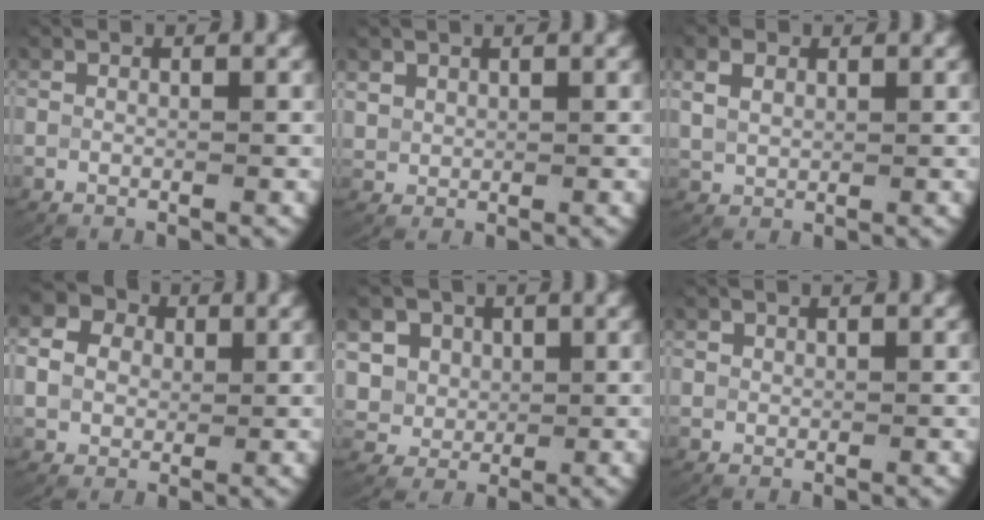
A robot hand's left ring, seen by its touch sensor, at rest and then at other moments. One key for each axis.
{"total": 1.8, "fx": 1.0, "fy": 1.3, "fz": 0.7, "tx": -0.021, "ty": -0.003, "tz": 0.030}
{"total": 2.5, "fx": 1.1, "fy": 1.9, "fz": 1.2, "tx": -0.030, "ty": -0.001, "tz": 0.028}
{"total": 8.1, "fx": 2.5, "fy": 6.9, "fz": 3.5, "tx": -0.077, "ty": 0.008, "tz": 0.028}
{"total": 9.2, "fx": 1.0, "fy": 8.6, "fz": 3.1, "tx": -0.106, "ty": -0.025, "tz": 0.018}
{"total": 0.6, "fx": 0.4, "fy": 0.4, "fz": 0.2, "tx": -0.010, "ty": -0.007, "tz": 0.015}